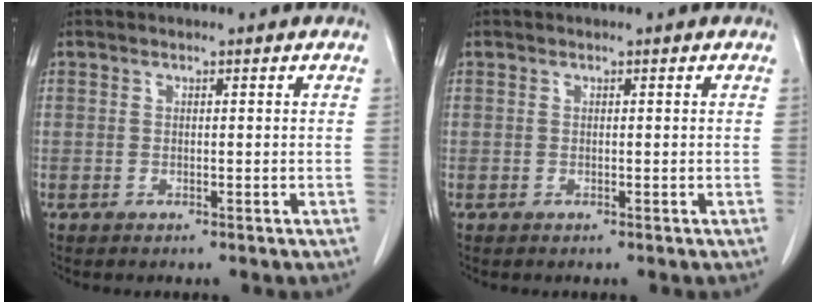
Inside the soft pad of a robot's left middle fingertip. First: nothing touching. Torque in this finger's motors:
{"motor_torque": [0.00, 0.00, 0.02, 0.00]}